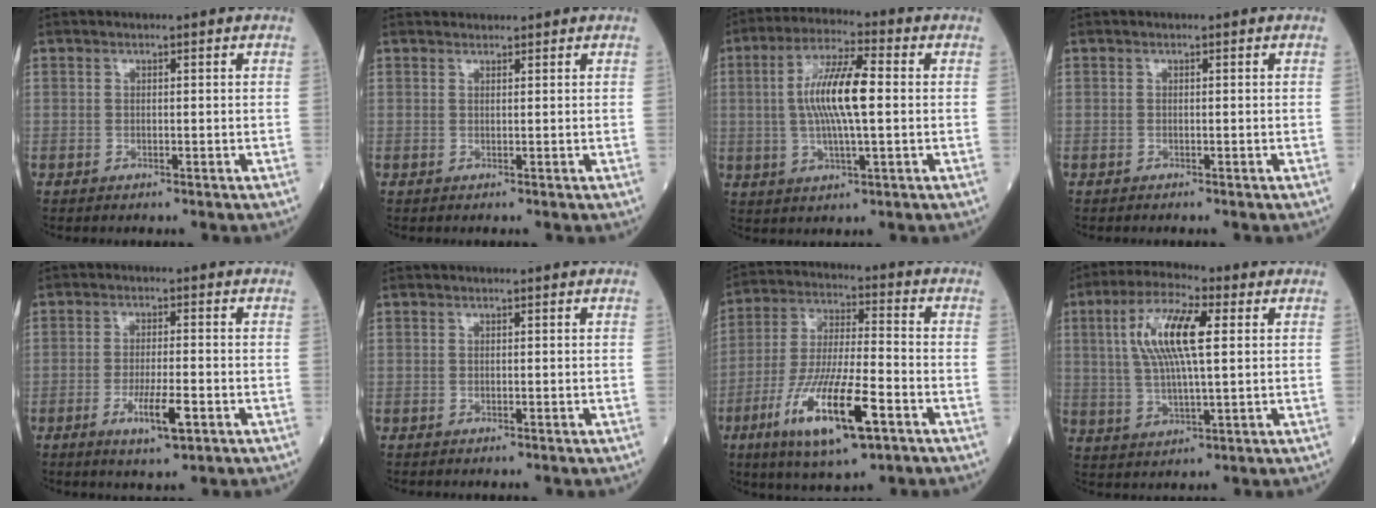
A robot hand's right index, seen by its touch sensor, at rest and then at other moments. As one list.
[{"total": 1.4, "force": [1.4, 0.3, -0.2], "torque": [0.001, 0.022, 0.024]}, {"total": 10.7, "force": [0.6, 1.7, 10.6], "torque": [-0.206, 0.010, 0.009]}, {"total": 0.0}, {"total": 6.0, "force": [-2.5, 0.8, 5.4], "torque": [-0.096, -0.007, -0.040]}, {"total": 0.0}, {"total": 15.9, "force": [-7.1, 2.8, 13.9], "torque": [-0.272, -0.021, -0.122]}, {"total": 11.6, "force": [2.8, 2.6, 10.9], "torque": [-0.223, 0.014, 0.051]}]